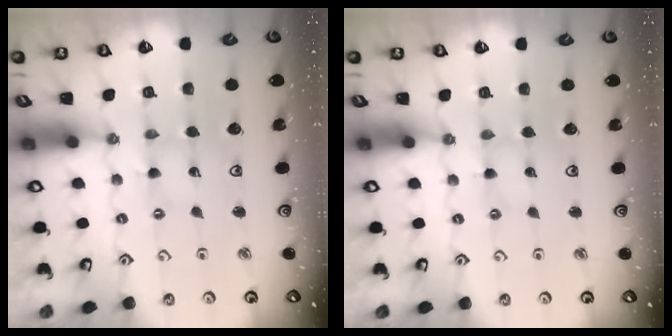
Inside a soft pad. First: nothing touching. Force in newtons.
{"total": 0.0}